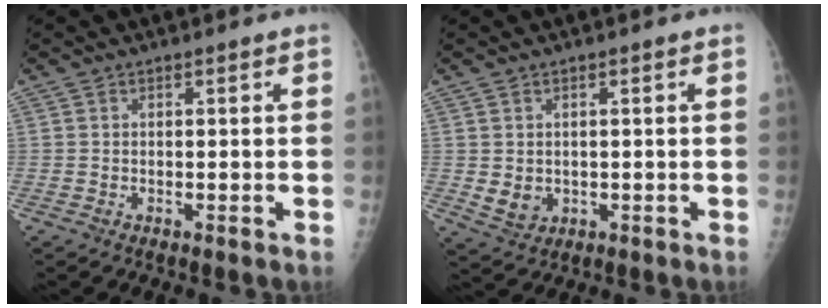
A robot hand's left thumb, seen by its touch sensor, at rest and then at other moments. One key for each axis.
{"total": 3.5, "fx": -0.1, "fy": 3.0, "fz": 1.8, "tx": -0.019, "ty": -0.005, "tz": 0.011}